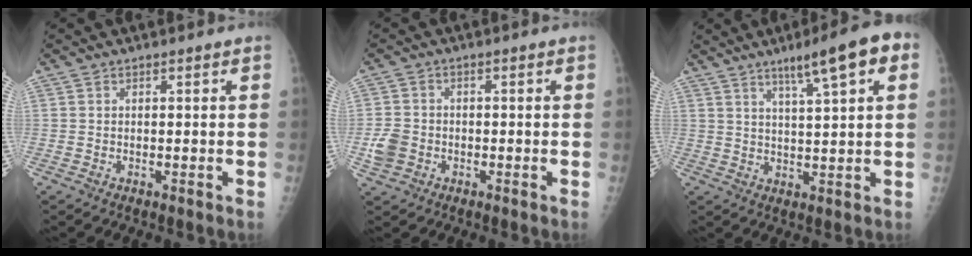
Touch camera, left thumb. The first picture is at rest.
{"total": 4.6, "force": [-1.6, 3.9, 1.9], "torque": [-0.037, 0.014, -0.029]}
{"total": 10.6, "force": [5.2, 1.4, 9.1], "torque": [-0.130, -0.003, 0.076]}